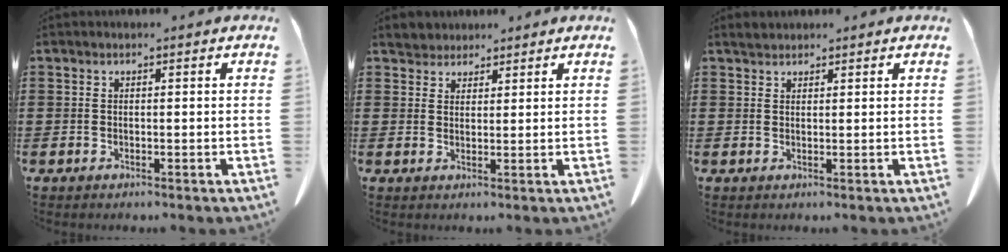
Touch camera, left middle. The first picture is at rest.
{"total": 2.8, "force": [2.6, 0.9, -0.1], "torque": [-0.007, -0.001, 0.053]}
{"total": 1.6, "force": [1.5, 0.4, 0.2], "torque": [-0.010, 0.001, 0.032]}